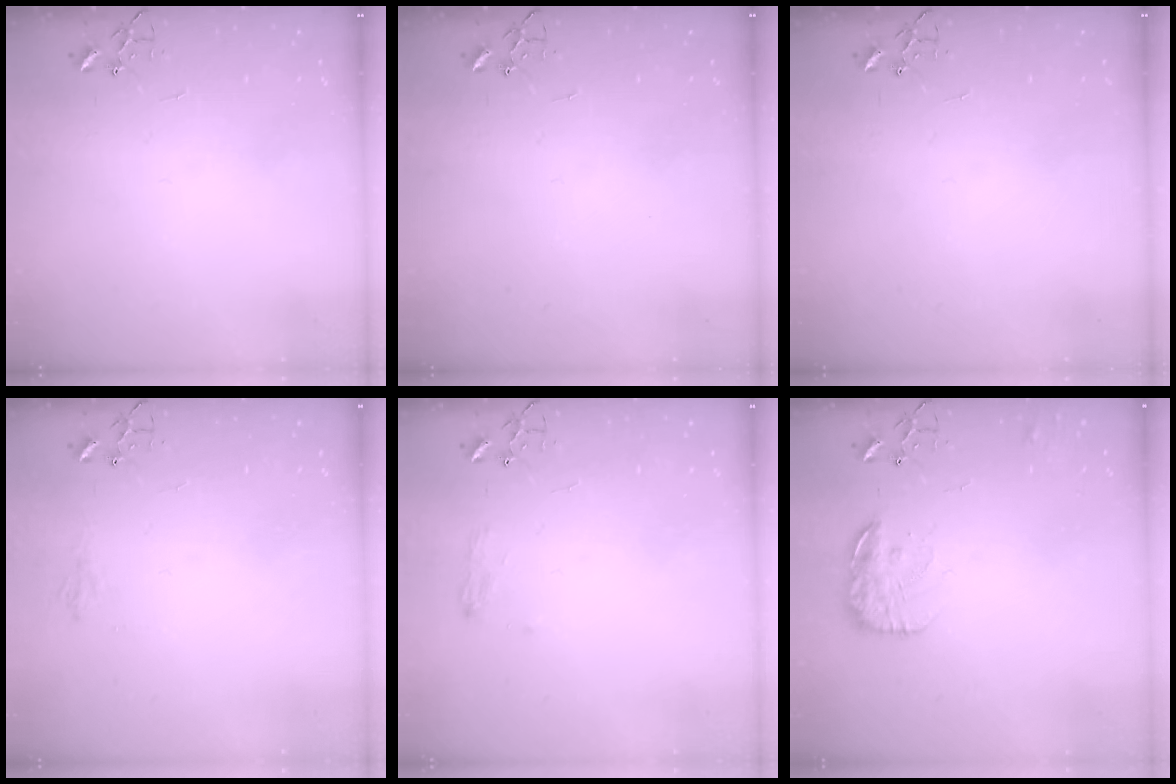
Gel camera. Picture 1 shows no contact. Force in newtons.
{"total": 0.0}
{"total": 0.0}
{"total": 8.6, "press": 8.6, "slide": 0.4}
{"total": 8.1, "press": 8.1, "slide": 1.0}
{"total": 13.9, "press": 13.8, "slide": 0.6}